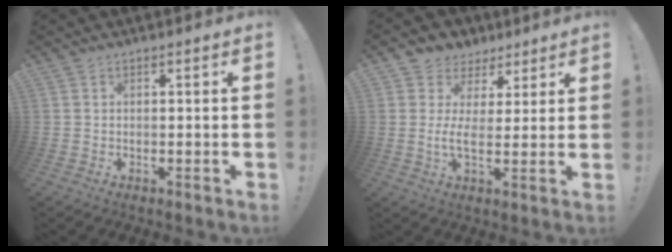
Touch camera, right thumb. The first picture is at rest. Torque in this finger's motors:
{"motor_torque": [-0.22, 0.55, -0.07, -0.07, 0.00]}